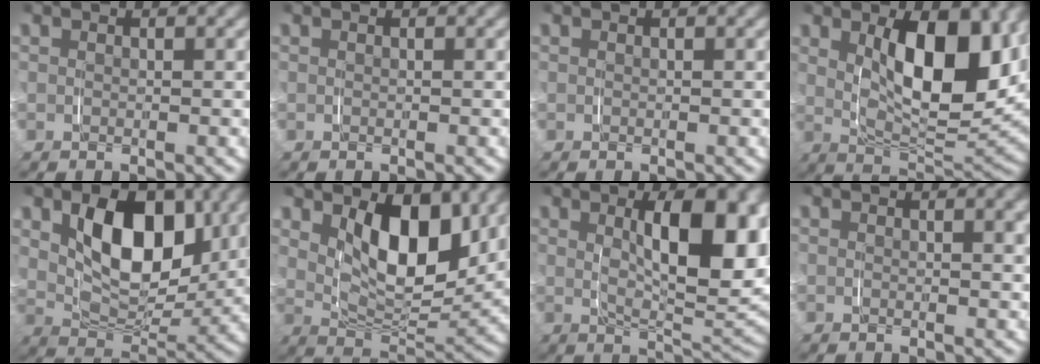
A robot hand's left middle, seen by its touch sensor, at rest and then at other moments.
{"total": 0.0}
{"total": 0.0}
{"total": 10.3, "force": [2.2, 4.6, 8.9], "torque": [-0.140, -0.014, 0.035]}
{"total": 9.4, "force": [2.5, 5.9, 7.0], "torque": [-0.129, -0.017, 0.038]}
{"total": 8.8, "force": [3.1, 4.5, 6.8], "torque": [-0.124, -0.014, 0.048]}
{"total": 8.9, "force": [1.2, 3.3, 8.2], "torque": [-0.118, -0.009, 0.021]}
{"total": 0.6, "force": [0.4, -0.2, 0.5], "torque": [-0.006, 0.001, 0.005]}